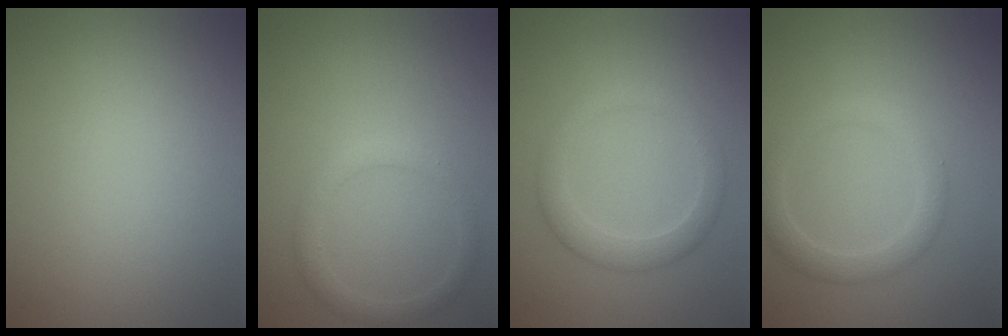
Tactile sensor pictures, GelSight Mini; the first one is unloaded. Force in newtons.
{"total": 1.8, "press": 1.8, "slide": 0.1}
{"total": 2.7, "press": 2.7, "slide": 0.1}
{"total": 2.5, "press": 2.5, "slide": 0.1}